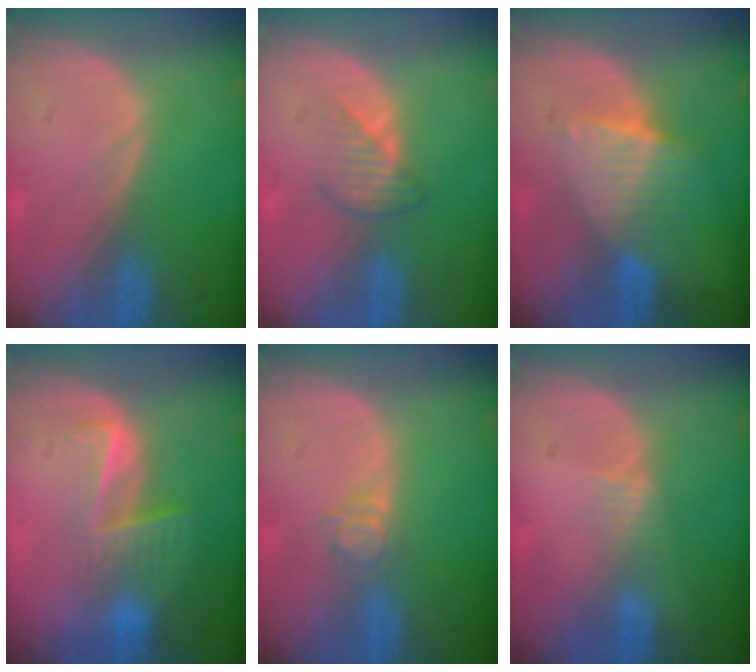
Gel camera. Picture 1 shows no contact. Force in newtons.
{"total": 3.0, "press": 2.9, "slide": 0.7}
{"total": 6.6, "press": 5.9, "slide": 2.9}
{"total": 6.7, "press": 5.7, "slide": 3.6}
{"total": 3.0, "press": 2.5, "slide": 1.7}
{"total": 1.4, "press": 1.1, "slide": 0.8}